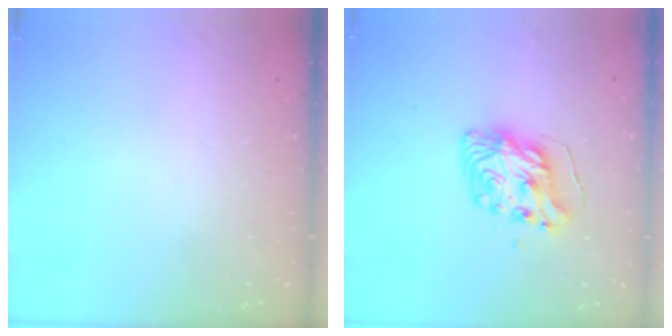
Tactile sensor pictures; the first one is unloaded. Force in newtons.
{"total": 10.1, "press": 10.0, "slide": 1.1}